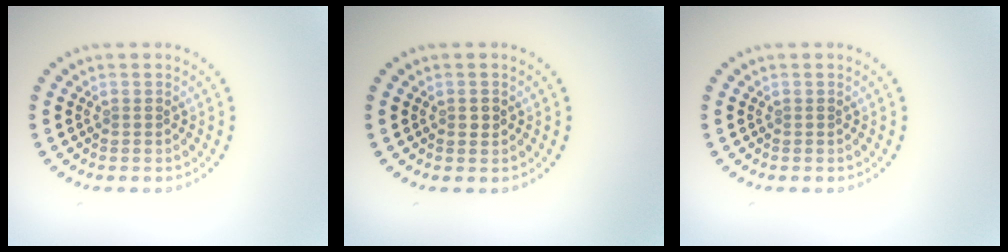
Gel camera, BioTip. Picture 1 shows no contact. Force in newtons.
{"total": 1.0, "press": 1.0, "slide": 0.1}
{"total": 0.0}